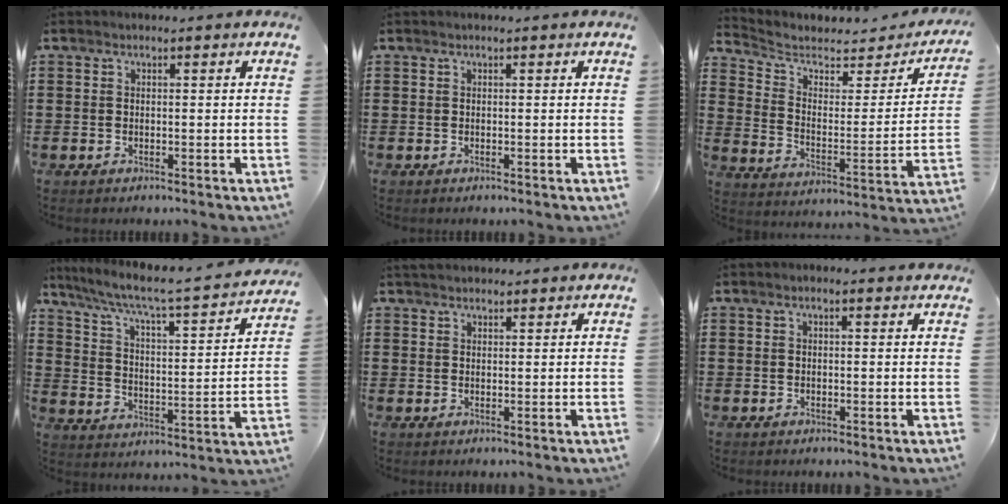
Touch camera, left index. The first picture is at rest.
{"total": 0.0}
{"total": 5.0, "force": [3.9, 2.2, 2.2], "torque": [-0.067, -0.023, 0.063]}
{"total": 5.4, "force": [4.1, 0.4, 3.4], "torque": [-0.085, -0.038, 0.059]}
{"total": 1.8, "force": [1.7, 0.5, 0.3], "torque": [-0.008, 0.002, 0.033]}
{"total": 1.0, "force": [0.5, 0.2, 0.8], "torque": [-0.016, 0.002, 0.009]}